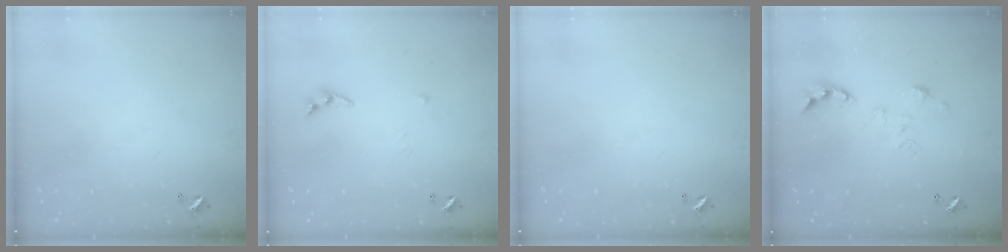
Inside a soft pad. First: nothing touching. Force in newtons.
{"total": 4.4, "press": 4.4, "slide": 0.3}
{"total": 0.0}
{"total": 0.0}